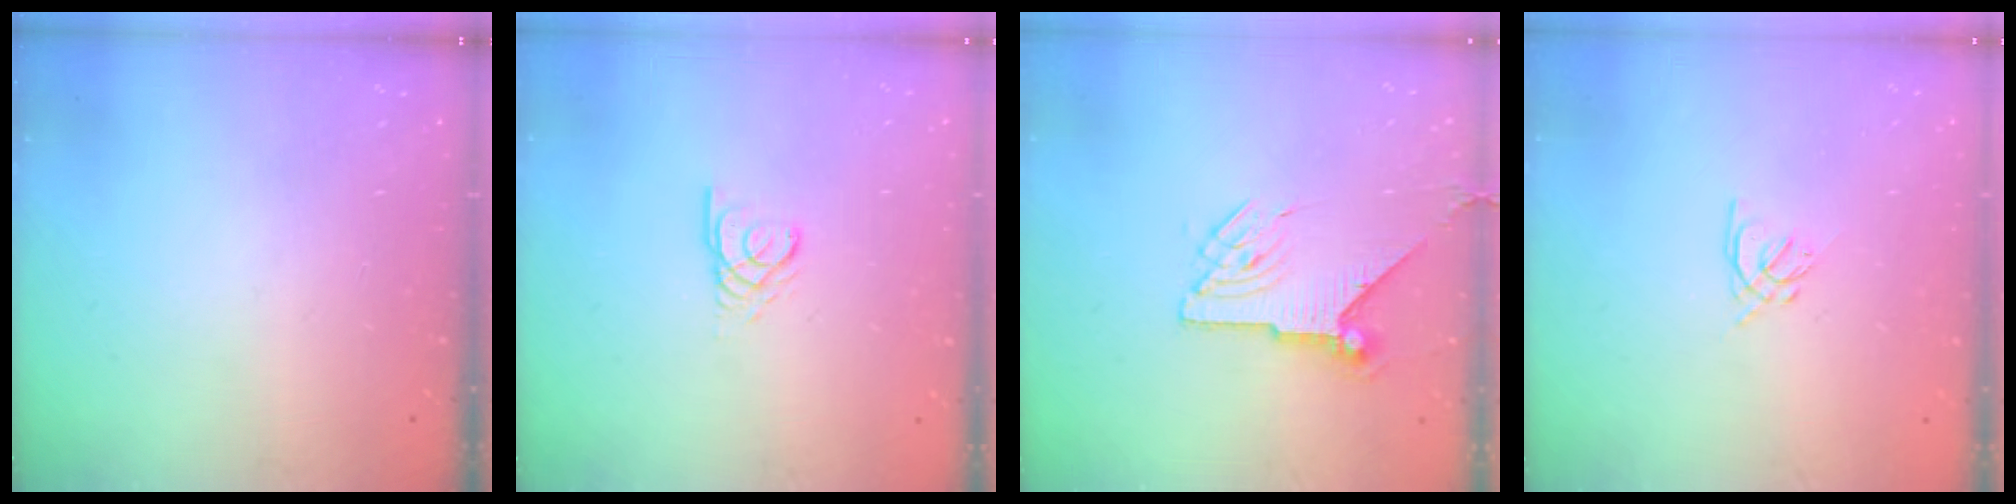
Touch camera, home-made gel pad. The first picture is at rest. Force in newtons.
{"total": 2.4, "press": 2.4, "slide": 0.1}
{"total": 8.3, "press": 8.3, "slide": 0.3}
{"total": 1.3, "press": 1.1, "slide": 0.6}